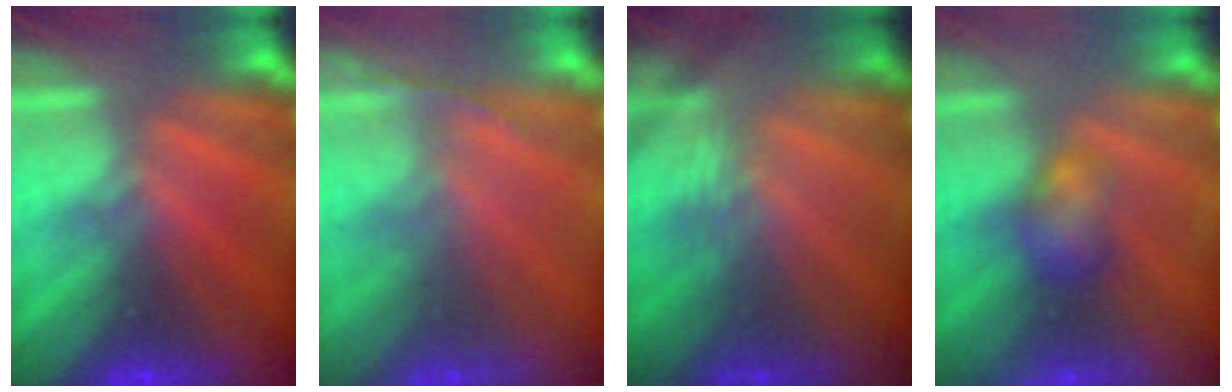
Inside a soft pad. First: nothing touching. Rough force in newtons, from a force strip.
{"total": 1.2}
{"total": 2.2}
{"total": 3.0}